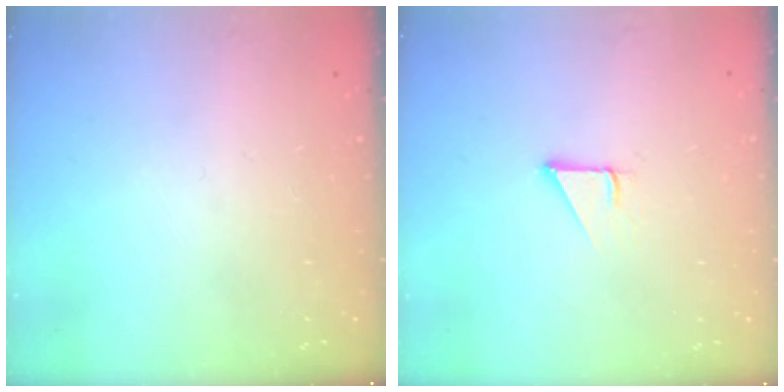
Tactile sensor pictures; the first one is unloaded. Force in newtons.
{"total": 1.6, "press": 1.6, "slide": 0.2}